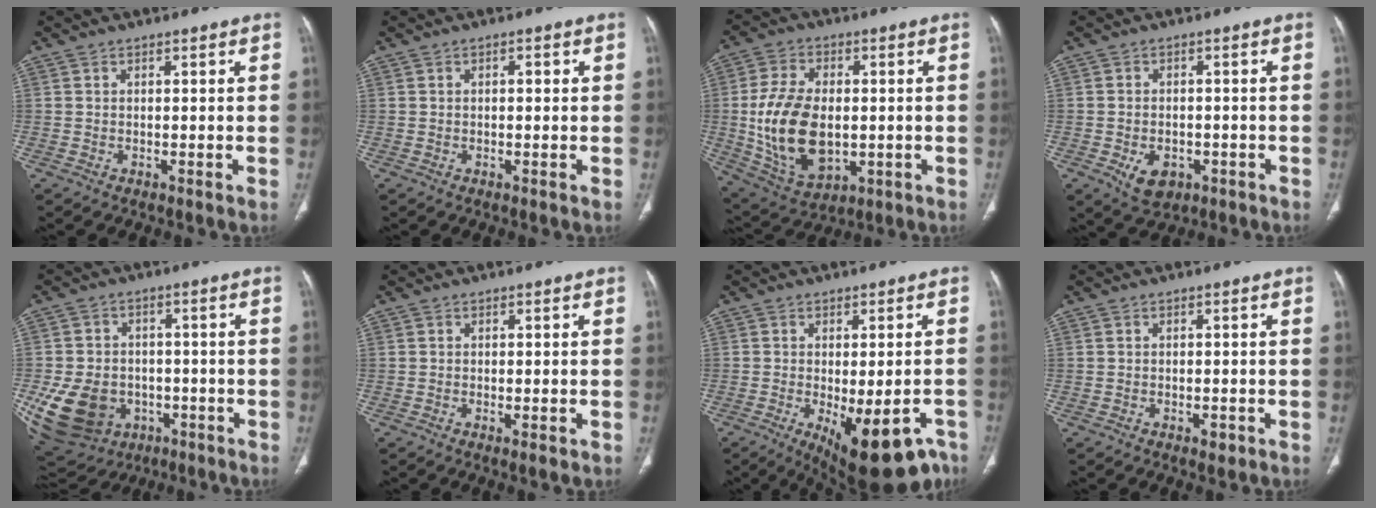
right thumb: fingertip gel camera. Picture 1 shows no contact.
{"total": 1.3, "force": [0.2, 0.6, 1.1], "torque": [-0.018, 0.002, 0.002]}
{"total": 17.3, "force": [-1.0, 10.8, 13.5], "torque": [-0.244, -0.005, 0.003]}
{"total": 5.9, "force": [-2.4, 4.1, 3.6], "torque": [-0.049, 0.009, -0.026]}
{"total": 19.6, "force": [-5.4, 15.5, 10.6], "torque": [-0.225, 0.013, -0.064]}
{"total": 1.7, "force": [-0.7, 0.5, 1.4], "torque": [-0.022, -0.003, -0.007]}
{"total": 15.6, "force": [-8.4, 6.3, 11.5], "torque": [-0.105, 0.008, -0.104]}
{"total": 1.7, "force": [-0.9, 0.9, 1.2], "torque": [-0.014, 0.002, -0.011]}